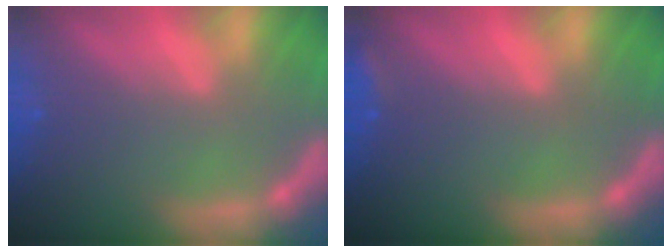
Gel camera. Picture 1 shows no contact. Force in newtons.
{"total": 1.4}